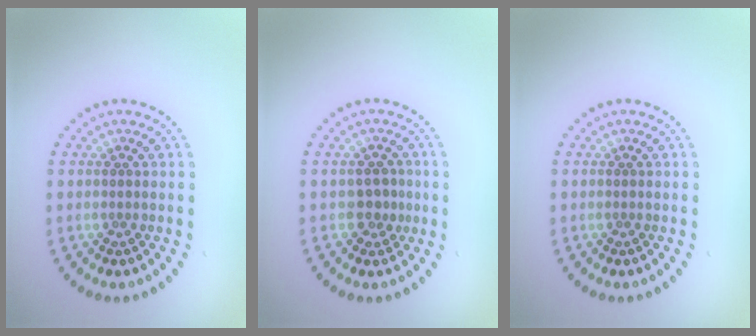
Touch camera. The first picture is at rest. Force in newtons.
{"total": 1.9, "press": 1.7, "slide": 0.9}
{"total": 0.0}